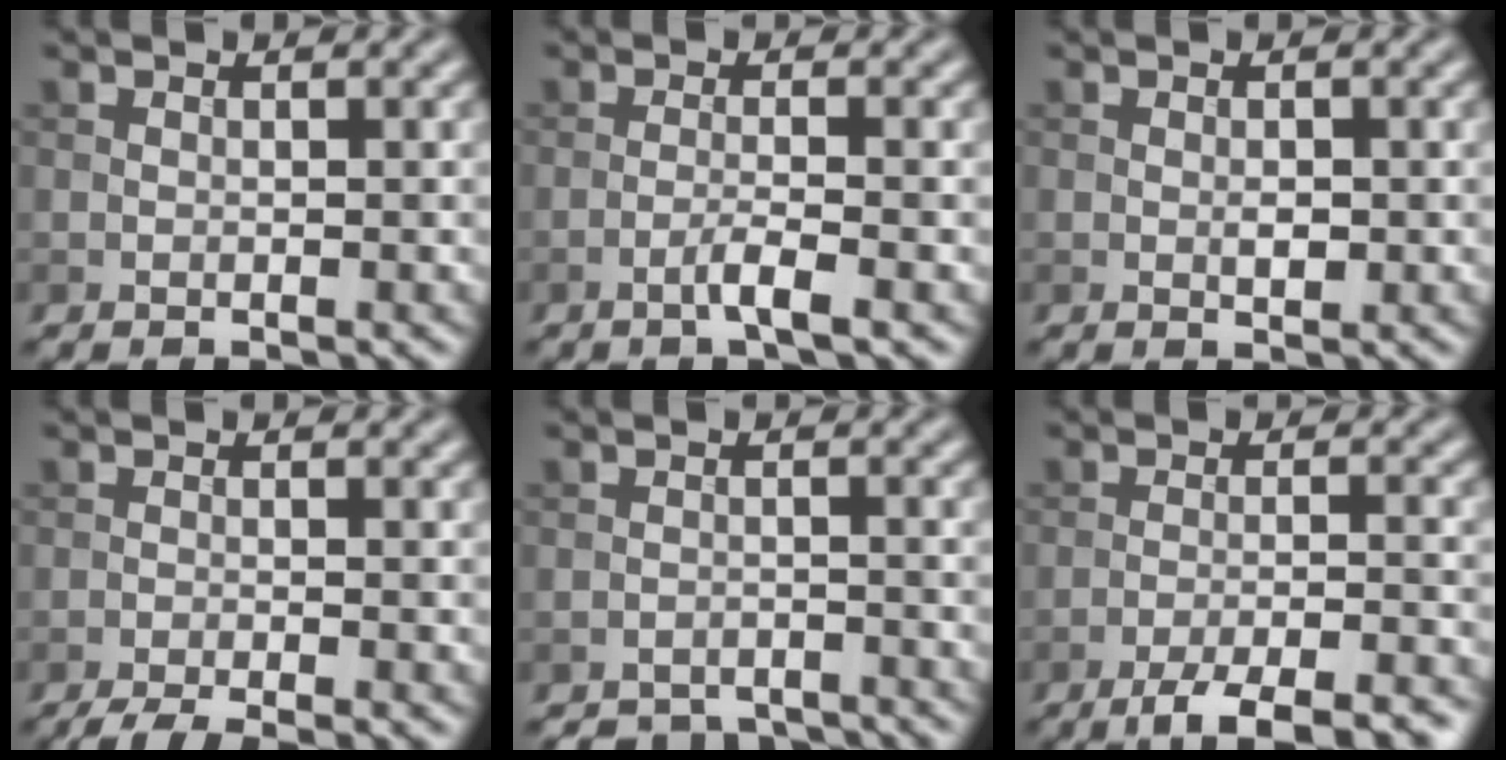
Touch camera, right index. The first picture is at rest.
{"total": 2.1, "force": [-1.1, 0.2, 1.8], "torque": [-0.030, 0.008, -0.027]}
{"total": 1.1, "force": [-0.1, 0.6, 0.9], "torque": [-0.013, -0.002, -0.001]}
{"total": 3.8, "force": [-2.8, 0.7, 2.5], "torque": [-0.037, -0.003, -0.054]}
{"total": 3.6, "force": [-3.5, 0.8, 0.2], "torque": [0.002, 0.000, -0.056]}
{"total": 6.4, "force": [-4.7, 1.3, 4.1], "torque": [-0.056, -0.008, -0.074]}